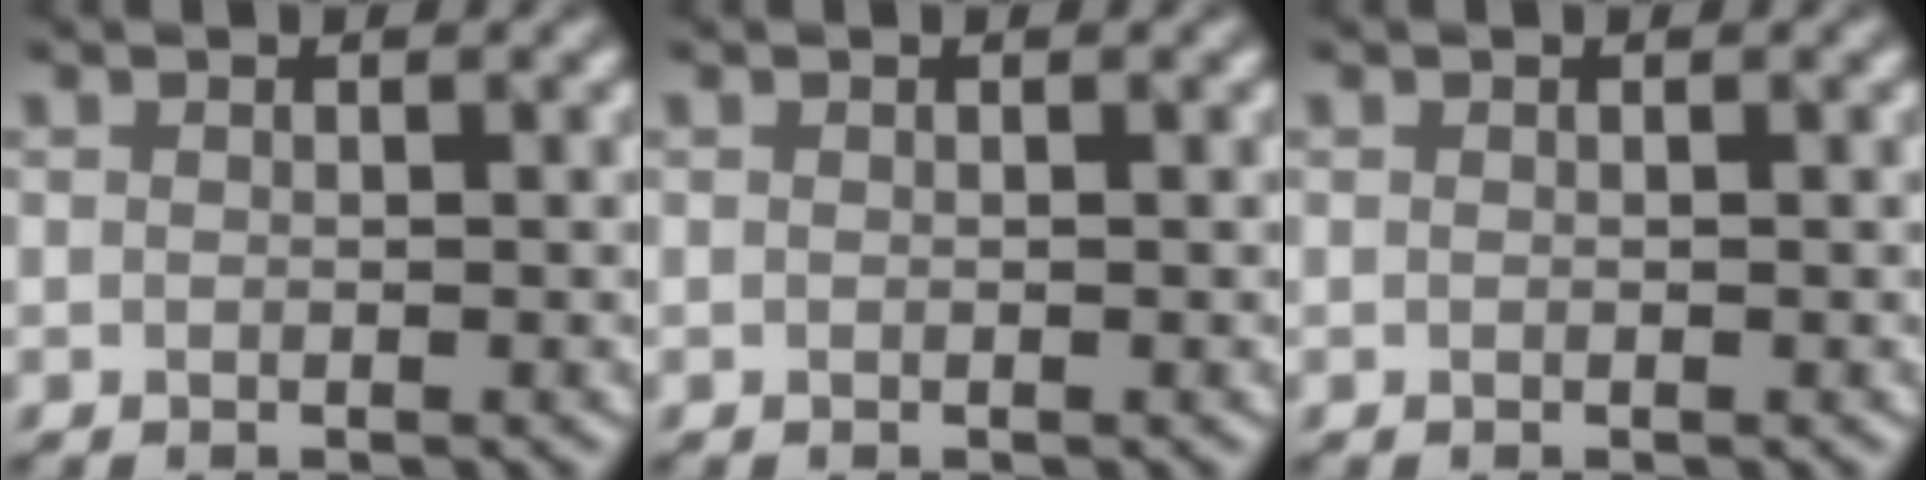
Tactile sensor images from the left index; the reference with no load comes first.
{"total": 0.0}
{"total": 0.0}